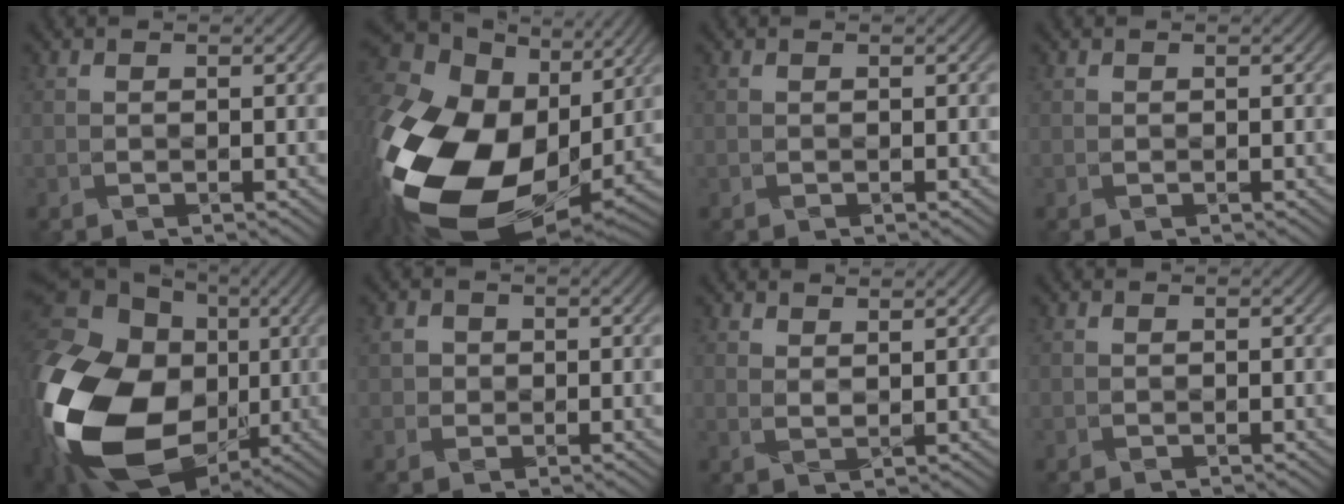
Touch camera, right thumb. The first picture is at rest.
{"total": 22.2, "force": [-2.6, 15.9, 15.3], "torque": [-0.399, -0.063, -0.017]}
{"total": 0.0}
{"total": 0.0}
{"total": 24.2, "force": [-4.2, 18.8, 14.7], "torque": [-0.358, -0.069, -0.076]}
{"total": 1.4, "force": [0.1, 1.3, -0.2], "torque": [0.004, -0.004, 0.001]}
{"total": 2.5, "force": [2.2, 0.5, 1.1], "torque": [-0.006, -0.009, 0.037]}
{"total": 0.0}